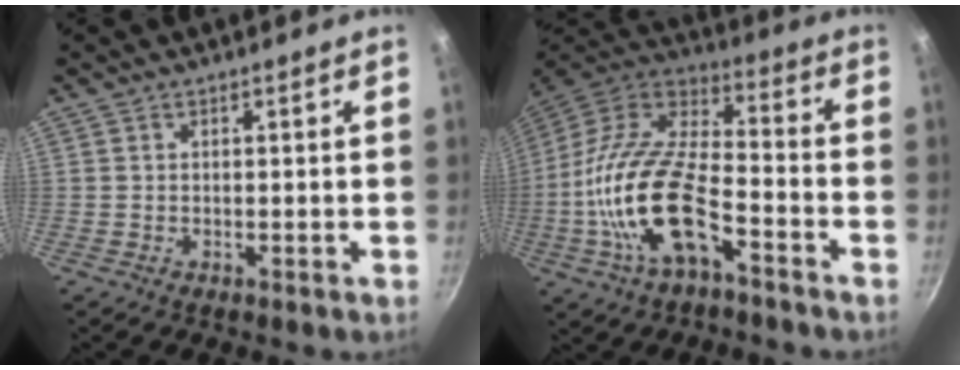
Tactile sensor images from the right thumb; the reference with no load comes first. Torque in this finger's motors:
{"motor_torque": [0.44, 1.49, 2.33, -0.44, 0.72]}